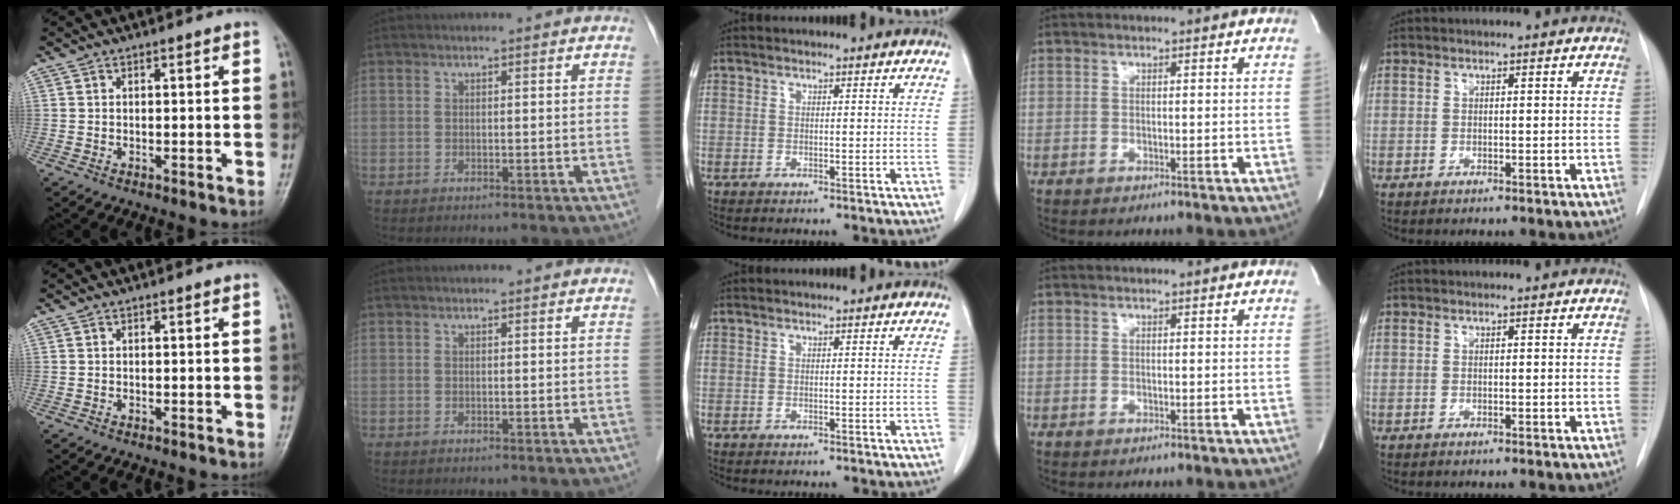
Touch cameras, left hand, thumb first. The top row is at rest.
{}